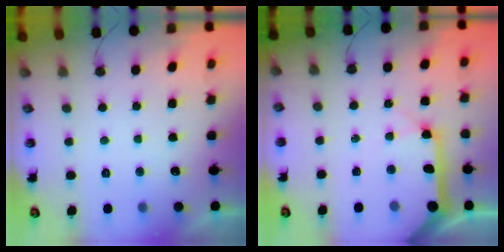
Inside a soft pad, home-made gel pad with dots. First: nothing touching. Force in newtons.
{"total": 15.3, "press": 15.1, "slide": 2.5}